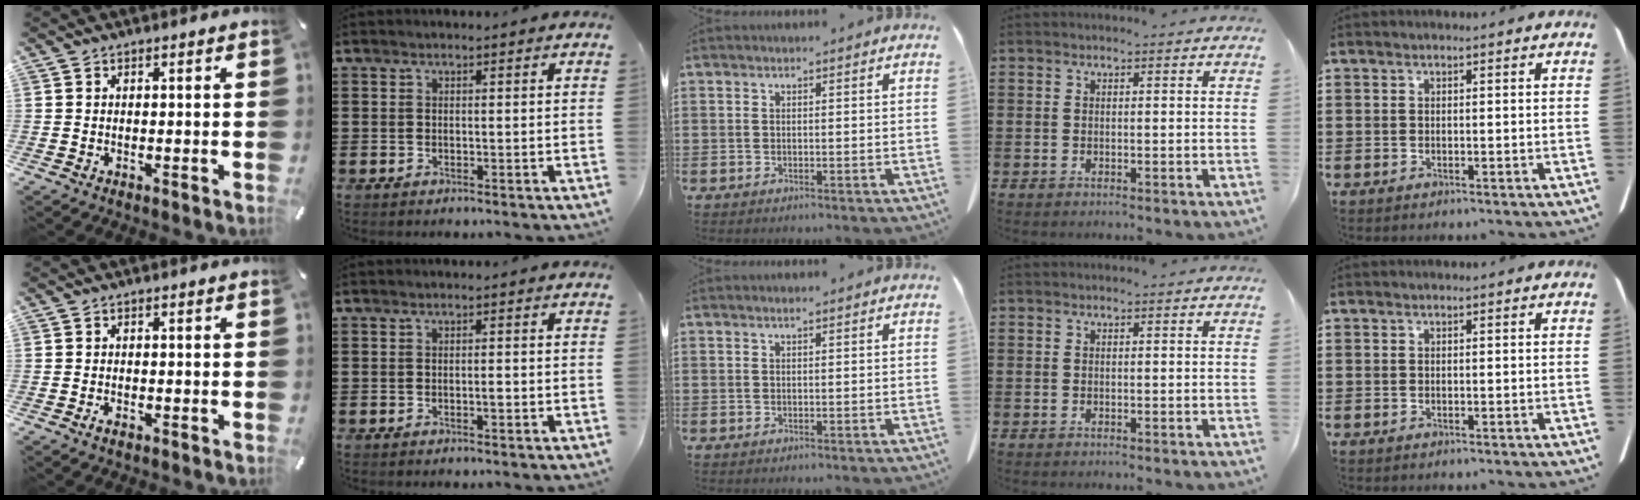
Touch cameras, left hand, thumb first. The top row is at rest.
{"thumb": {"total": 1.3, "force": [-0.7, 0.6, 0.8], "torque": [-0.017, 0.000, -0.013]}, "index": {"total": 1.1, "force": [-0.3, 0.2, 1.0], "torque": [-0.020, -0.002, -0.004]}, "middle": {"total": 0.5, "force": [0.4, 0.0, 0.4], "torque": [-0.008, 0.001, 0.007]}}